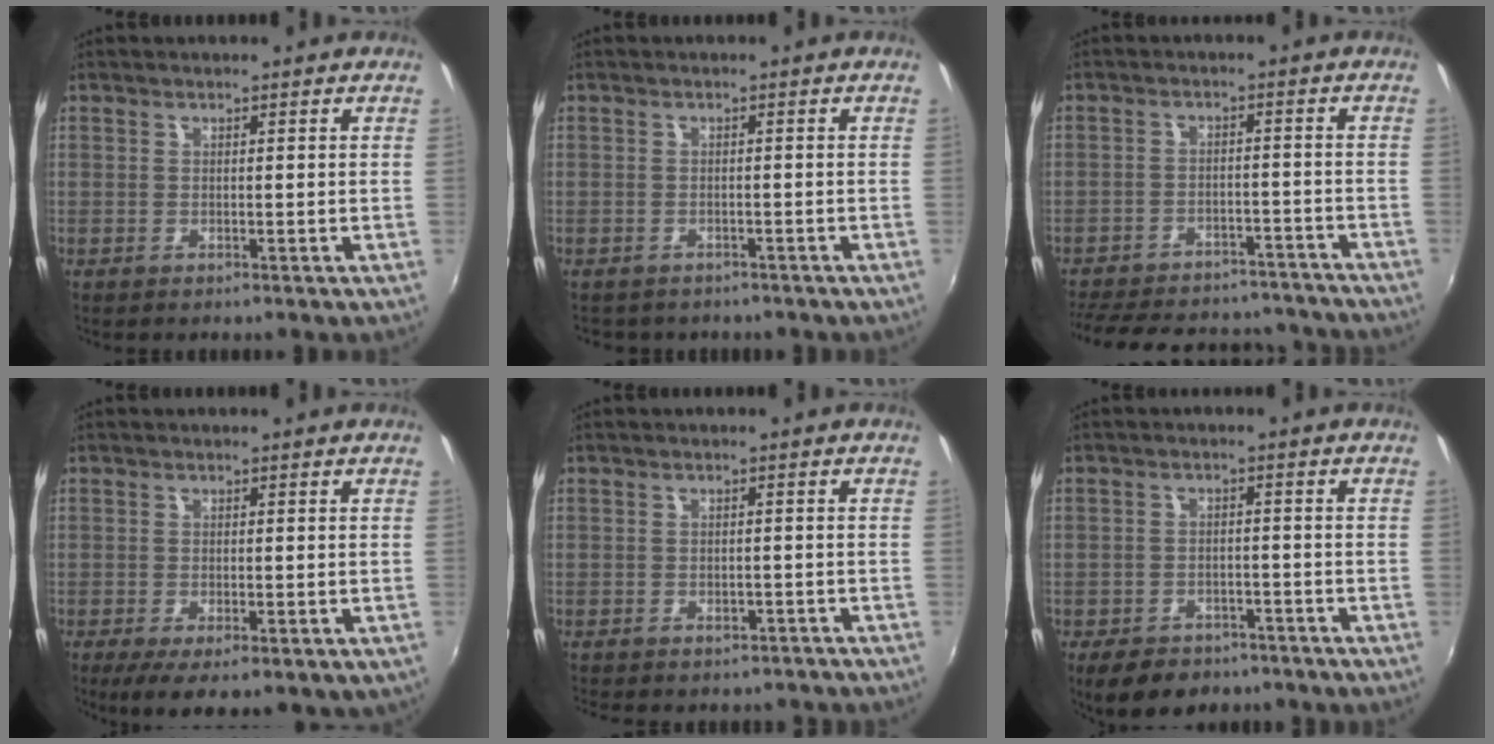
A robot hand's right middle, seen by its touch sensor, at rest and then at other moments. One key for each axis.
{"total": 3.5, "fx": -2.7, "fy": 1.9, "fz": 1.0, "tx": -0.025, "ty": -0.011, "tz": -0.034}
{"total": 23.1, "fx": -19.7, "fy": 9.2, "fz": 7.8, "tx": -0.180, "ty": 0.044, "tz": -0.246}
{"total": 7.6, "fx": -3.2, "fy": 3.1, "fz": 6.2, "tx": -0.109, "ty": -0.033, "tz": -0.042}
{"total": 6.1, "fx": -5.2, "fy": 2.6, "fz": 2.0, "tx": -0.044, "ty": -0.012, "tz": -0.063}
{"total": 9.9, "fx": -7.2, "fy": 5.4, "fz": 4.1, "tx": -0.098, "ty": -0.006, "tz": -0.105}